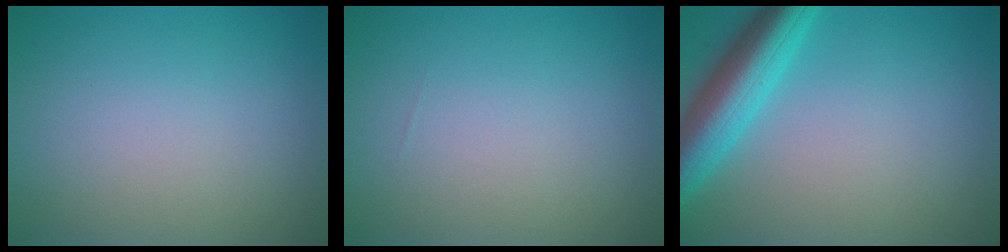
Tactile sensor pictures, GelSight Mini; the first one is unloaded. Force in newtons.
{"total": 0.0}
{"total": 6.3, "press": 6.3, "slide": 0.3}